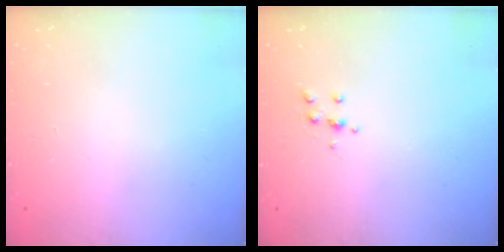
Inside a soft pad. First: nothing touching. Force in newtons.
{"total": 4.0, "press": 3.9, "slide": 0.9}